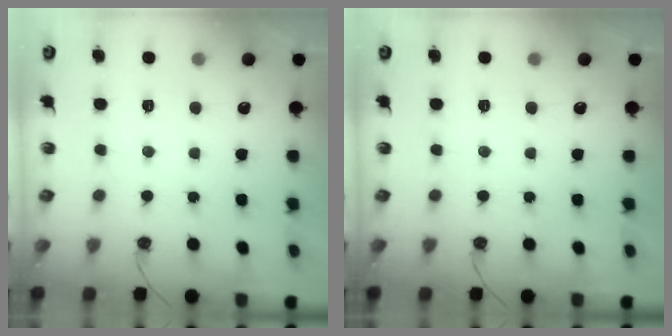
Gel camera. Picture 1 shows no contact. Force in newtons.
{"total": 0.0}